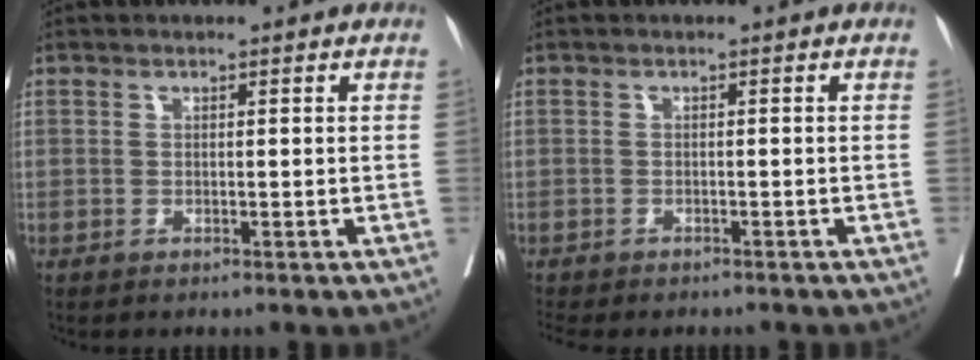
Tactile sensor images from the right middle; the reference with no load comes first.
{"total": 6.1, "force": [-5.3, 2.1, 2.1], "torque": [-0.026, -0.003, -0.073]}